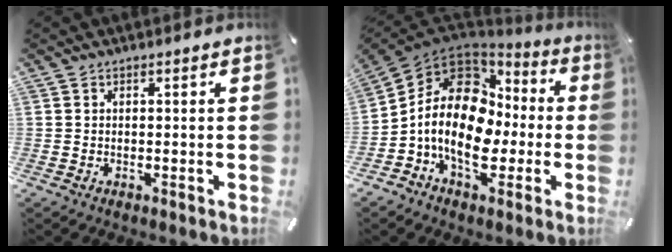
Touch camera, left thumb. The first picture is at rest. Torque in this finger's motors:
{"motor_torque": [1.40, 2.84, 1.70, 1.07, 0.32]}